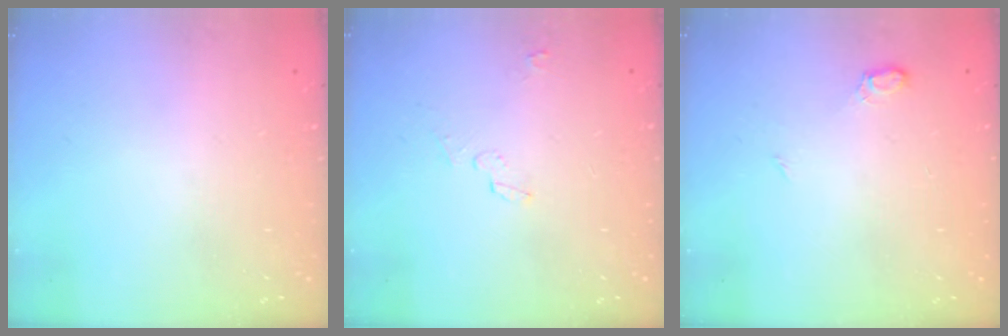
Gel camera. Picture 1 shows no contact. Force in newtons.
{"total": 2.6, "press": 2.3, "slide": 1.2}
{"total": 5.5, "press": 5.5, "slide": 0.7}